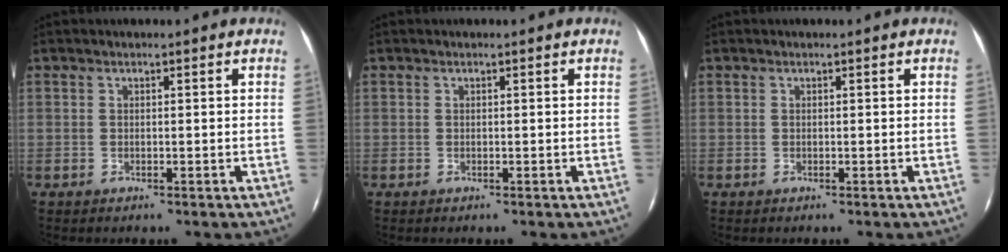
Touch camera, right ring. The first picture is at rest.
{"total": 0.0}
{"total": 0.0}